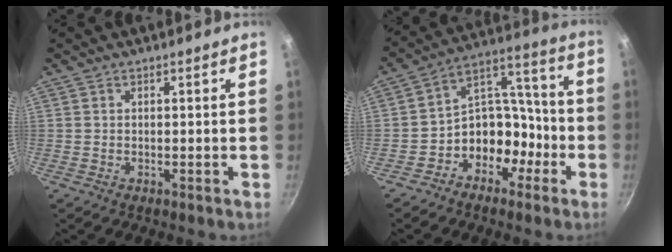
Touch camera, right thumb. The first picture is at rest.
{"total": 12.1, "force": [-5.4, 9.0, 5.9], "torque": [-0.033, 0.090, -0.094]}